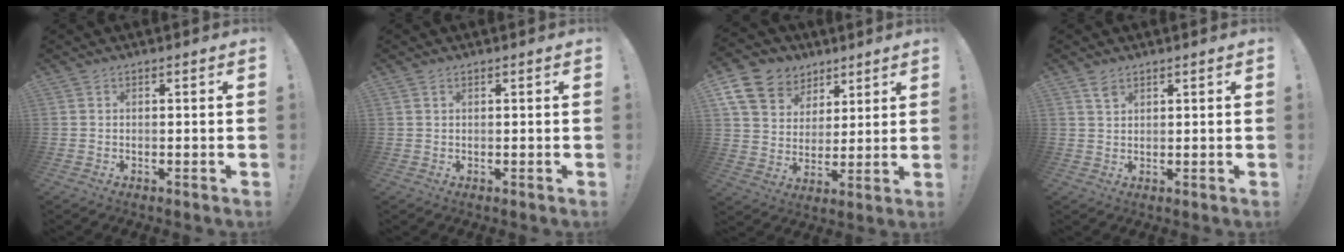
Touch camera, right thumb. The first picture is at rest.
{"total": 0.7, "force": [0.4, 0.4, 0.3], "torque": [-0.007, 0.002, 0.008]}
{"total": 13.4, "force": [7.3, 10.2, 4.8], "torque": [-0.075, -0.046, 0.146]}
{"total": 2.7, "force": [1.9, 1.4, 1.3], "torque": [-0.012, -0.010, 0.034]}